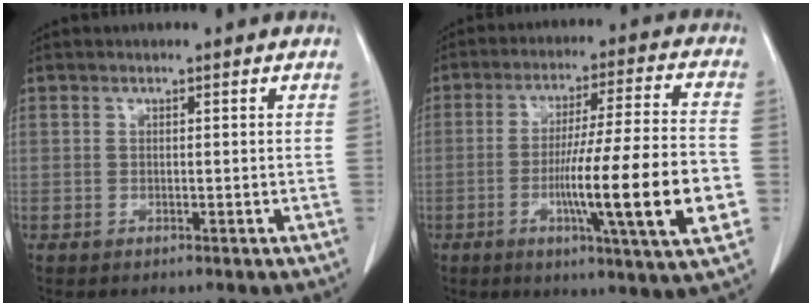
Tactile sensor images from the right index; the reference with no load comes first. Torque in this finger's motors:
{"motor_torque": [2.03, -0.11, 1.05, 0.17]}